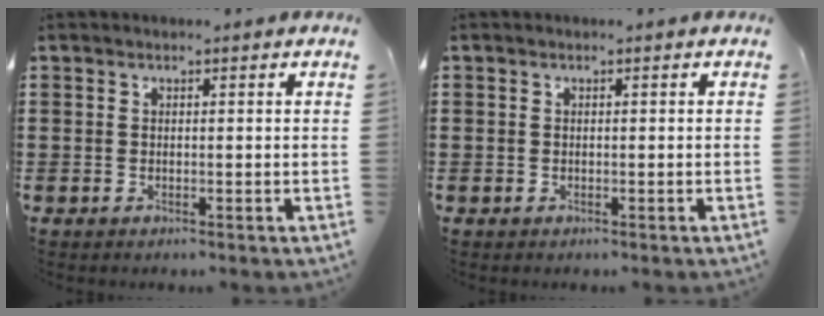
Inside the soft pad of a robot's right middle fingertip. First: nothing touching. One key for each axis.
{"total": 0.5, "fx": -0.1, "fy": 0.5, "fz": 0.0, "tx": -0.001, "ty": 0.005, "tz": -0.004}